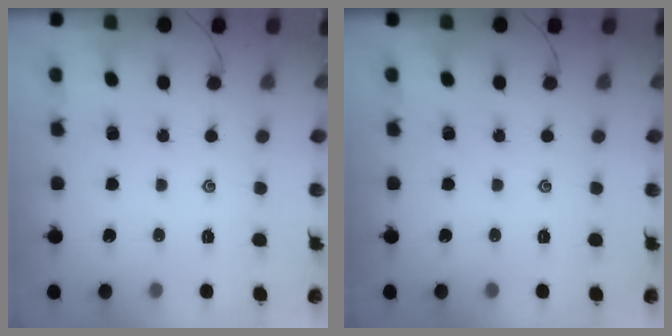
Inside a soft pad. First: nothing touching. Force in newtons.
{"total": 0.0}